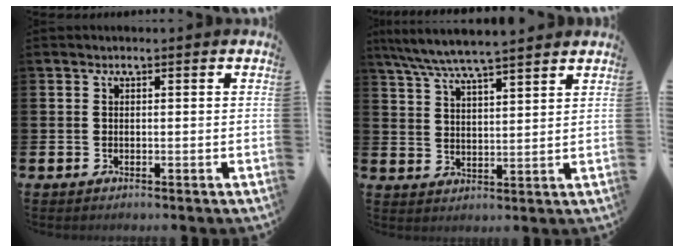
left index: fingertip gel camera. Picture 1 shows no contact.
{"total": 6.8, "force": [6.4, 0.2, 2.2], "torque": [-0.067, -0.026, 0.115]}